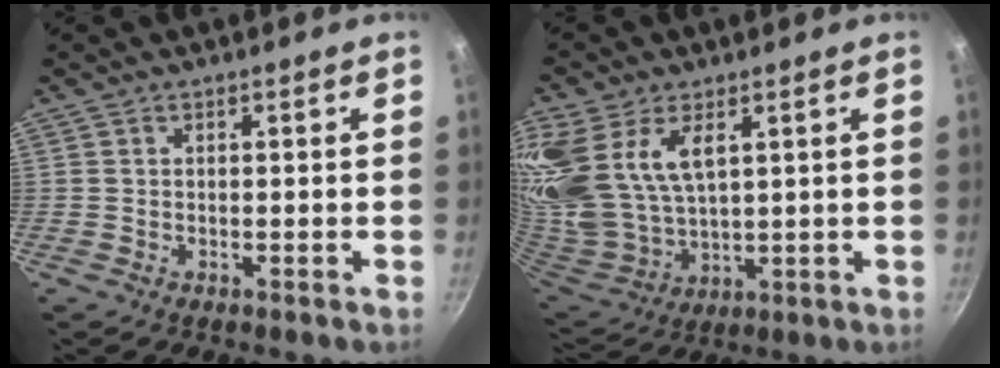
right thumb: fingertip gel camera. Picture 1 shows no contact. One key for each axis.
{"total": 20.3, "fx": 7.8, "fy": 12.0, "fz": 14.4, "tx": -0.311, "ty": -0.013, "tz": 0.167}